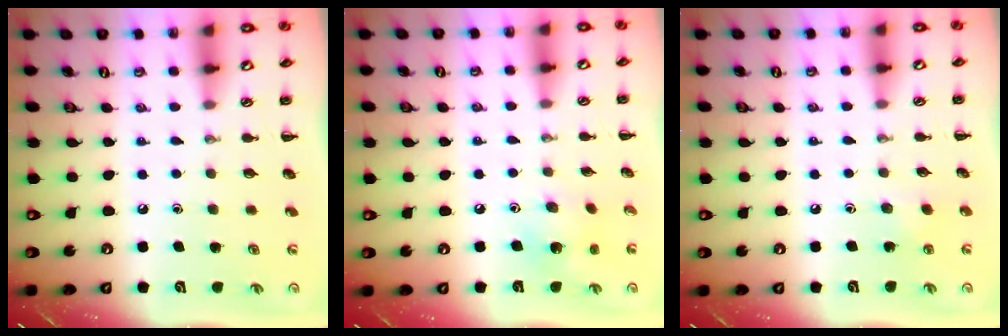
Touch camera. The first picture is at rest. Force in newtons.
{"total": 4.7, "press": 4.6, "slide": 1.0}
{"total": 4.8, "press": 4.6, "slide": 1.4}